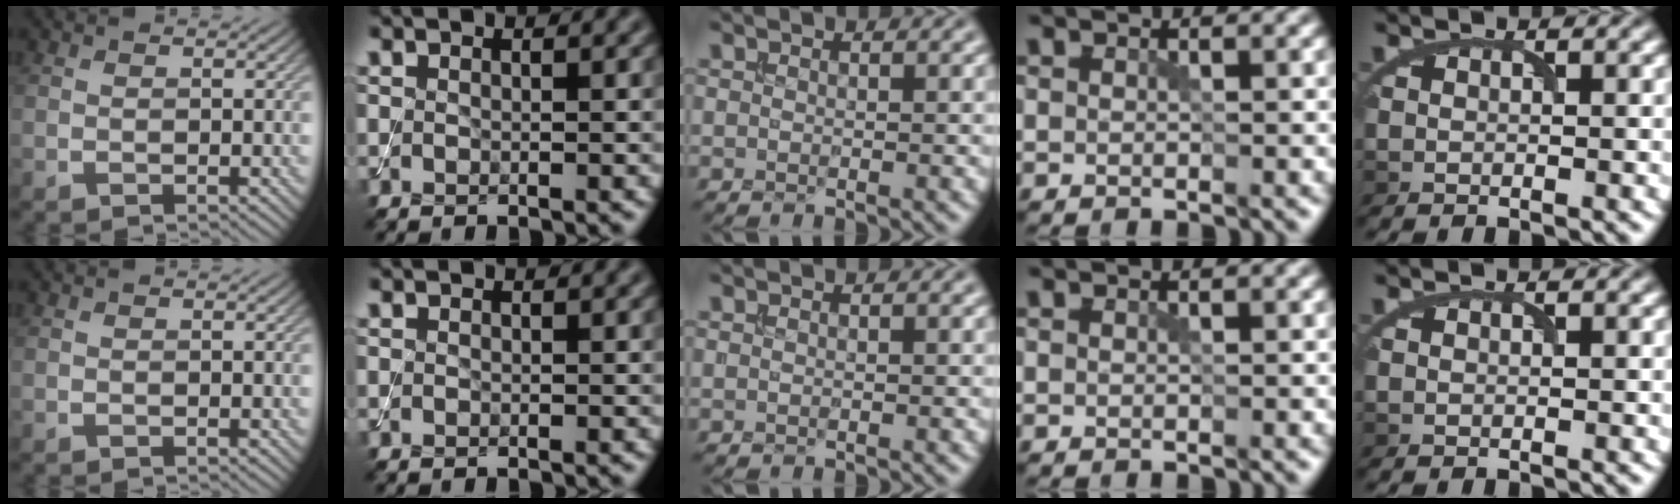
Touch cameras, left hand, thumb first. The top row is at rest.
{}